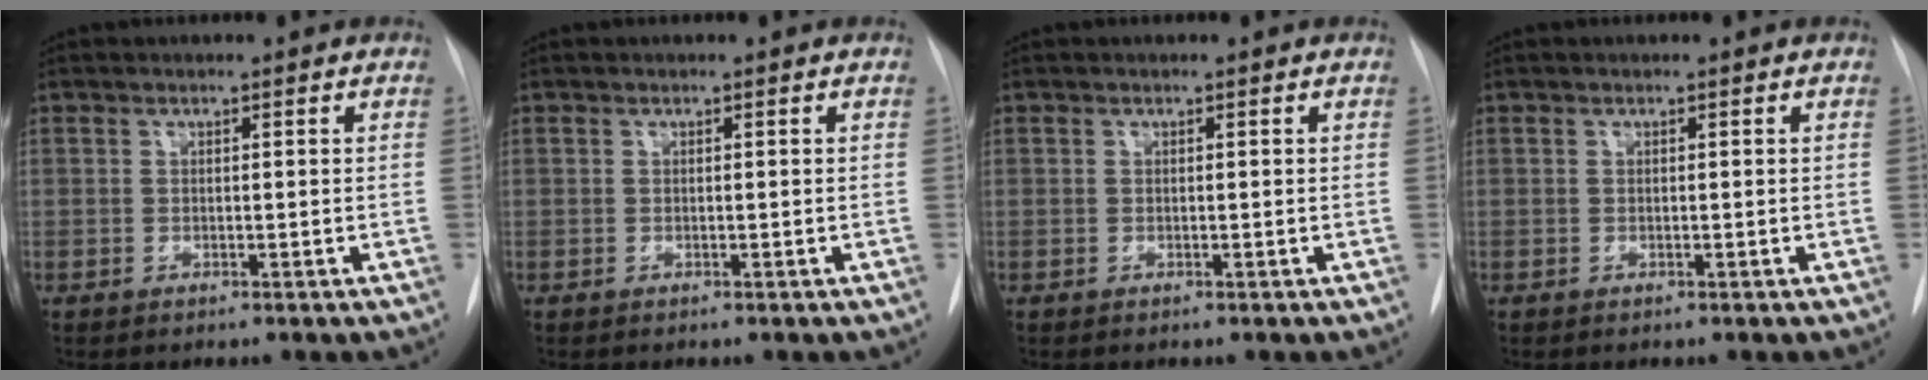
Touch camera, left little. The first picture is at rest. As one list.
[{"total": 0.0}, {"total": 0.0}, {"total": 0.0}]